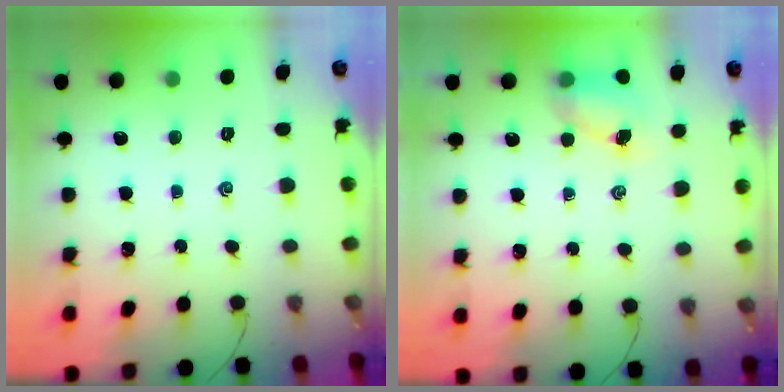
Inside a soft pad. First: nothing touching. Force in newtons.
{"total": 5.5, "press": 5.5, "slide": 0.5}